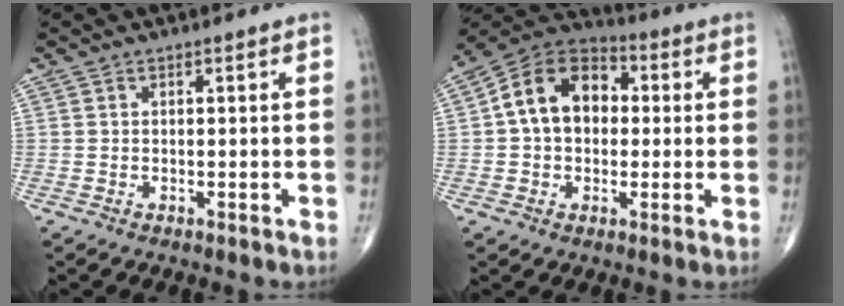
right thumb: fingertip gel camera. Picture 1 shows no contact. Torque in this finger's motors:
{"motor_torque": [-0.37, 1.07, 0.88, 0.51, 0.15]}